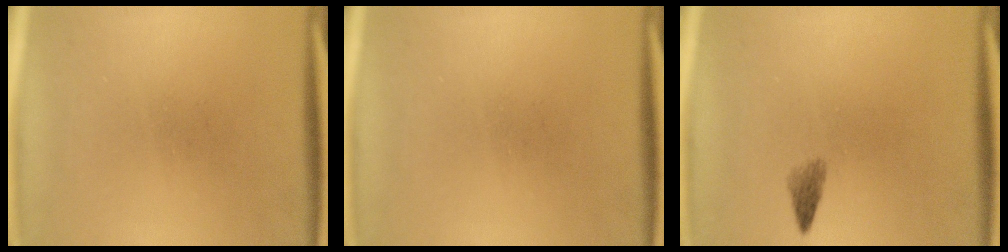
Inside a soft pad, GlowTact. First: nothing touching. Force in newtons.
{"total": 0.0}
{"total": 1.5}